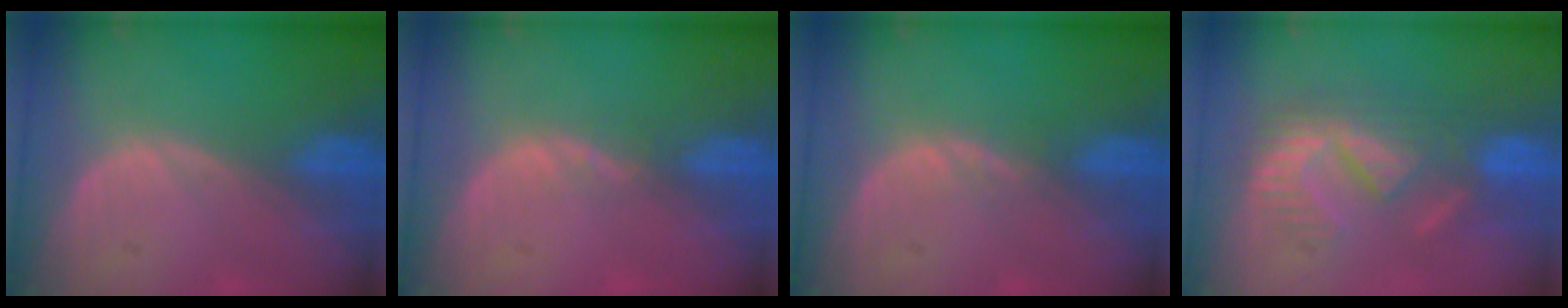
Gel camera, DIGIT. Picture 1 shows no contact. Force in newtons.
{"total": 1.5, "press": 1.2, "slide": 0.8}
{"total": 1.1, "press": 1.0, "slide": 0.2}
{"total": 8.4, "press": 8.2, "slide": 1.9}